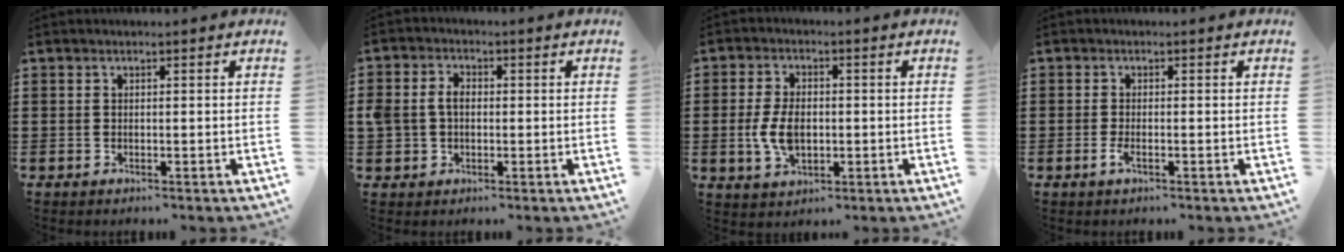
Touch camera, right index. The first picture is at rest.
{"total": 3.6, "force": [0.1, 2.8, 2.3], "torque": [-0.065, 0.007, -0.006]}
{"total": 6.1, "force": [-0.7, 3.5, 4.9], "torque": [-0.121, -0.005, -0.017]}
{"total": 1.5, "force": [-0.7, 0.3, 1.3], "torque": [-0.038, -0.007, -0.018]}